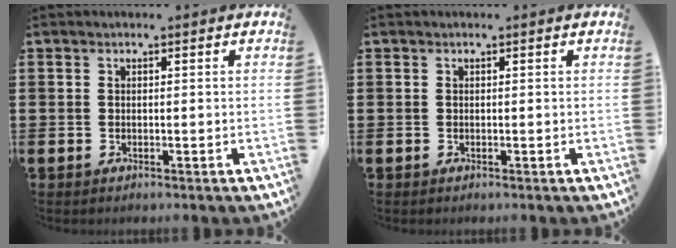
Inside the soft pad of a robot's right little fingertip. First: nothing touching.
{"total": 0.0}